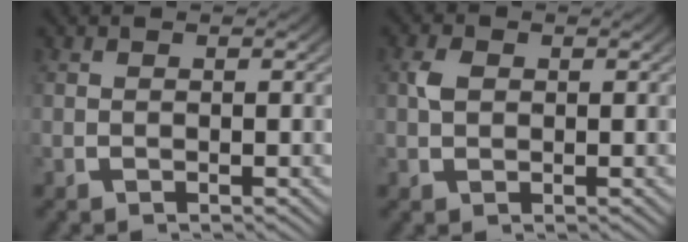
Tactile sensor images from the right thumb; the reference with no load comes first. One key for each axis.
{"total": 1.6, "fx": 0.4, "fy": 1.2, "fz": 1.0, "tx": -0.027, "ty": -0.002, "tz": 0.009}